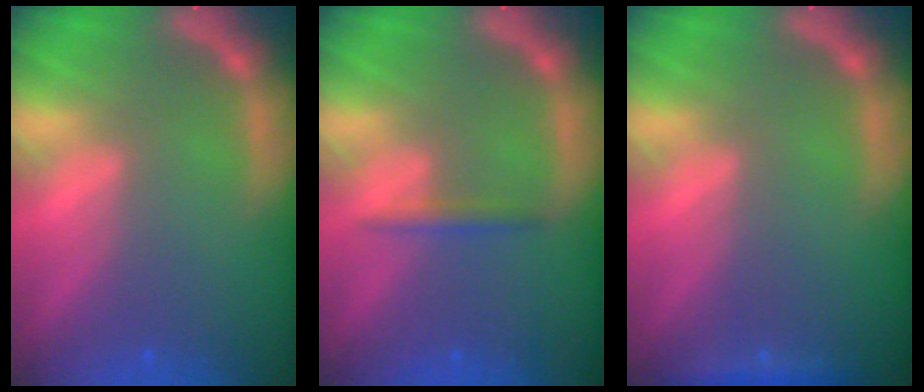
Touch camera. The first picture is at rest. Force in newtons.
{"total": 1.4}
{"total": 1.4}